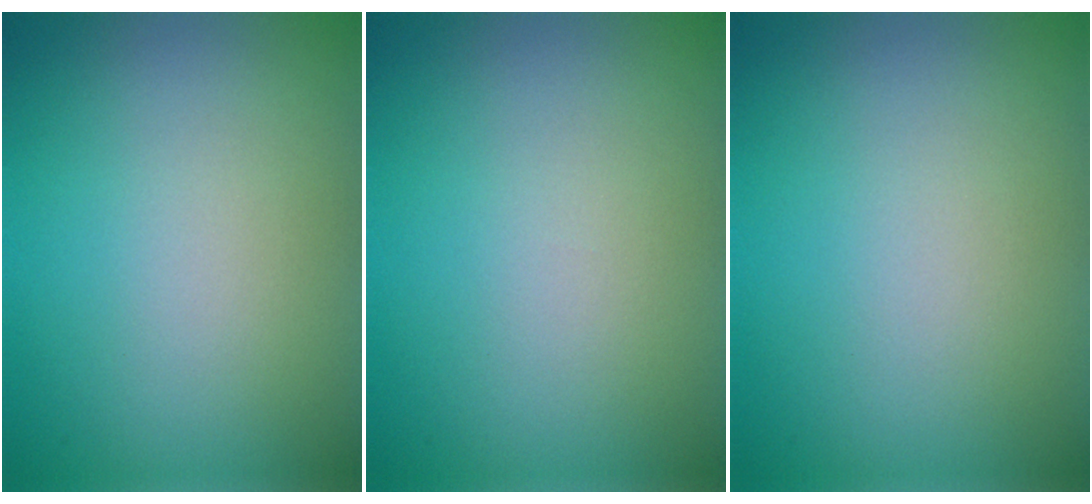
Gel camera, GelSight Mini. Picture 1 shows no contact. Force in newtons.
{"total": 0.0}
{"total": 0.0}